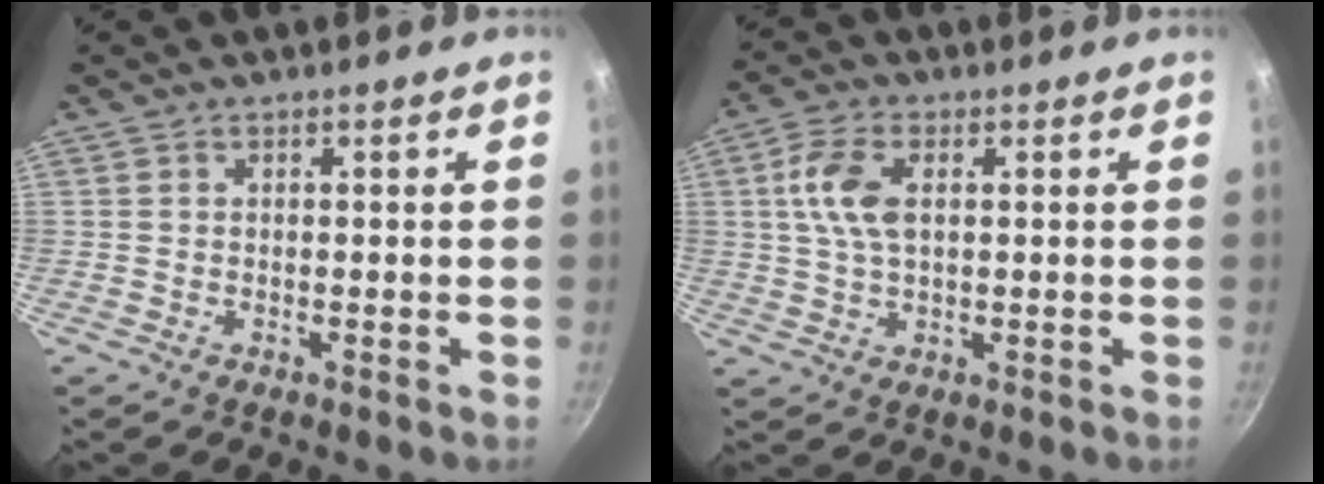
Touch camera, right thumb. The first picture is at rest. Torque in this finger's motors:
{"motor_torque": [1.44, 1.24, 1.02, -0.29, 0.08]}